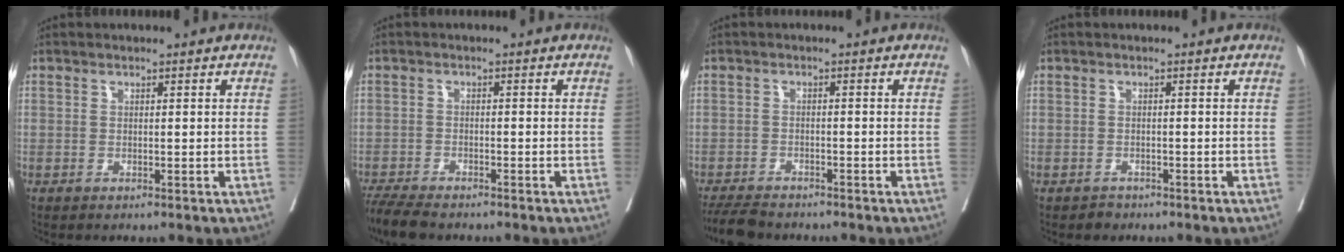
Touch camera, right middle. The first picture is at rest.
{"total": 5.9, "force": [-5.3, 1.0, 2.6], "torque": [-0.044, -0.017, -0.093]}
{"total": 5.6, "force": [-5.2, 1.3, 1.7], "torque": [-0.025, -0.014, -0.088]}
{"total": 1.2, "force": [-1.0, 0.7, 0.0], "torque": [-0.001, 0.002, -0.017]}